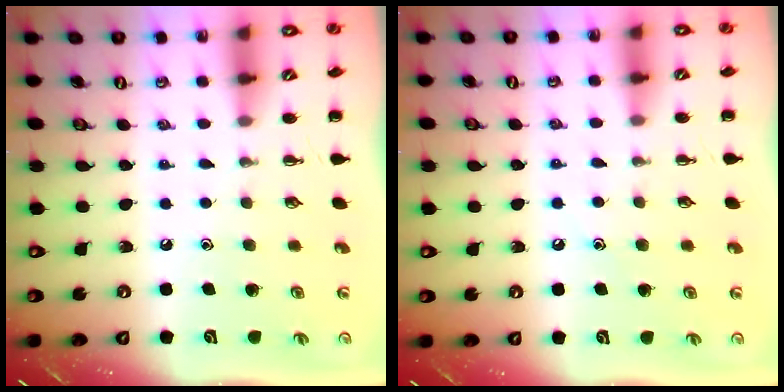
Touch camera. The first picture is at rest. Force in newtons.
{"total": 6.3, "press": 6.0, "slide": 1.8}